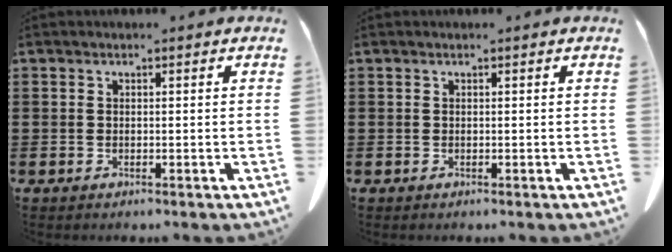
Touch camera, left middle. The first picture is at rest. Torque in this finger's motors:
{"motor_torque": [-0.29, 0.42, 0.00, -0.01]}